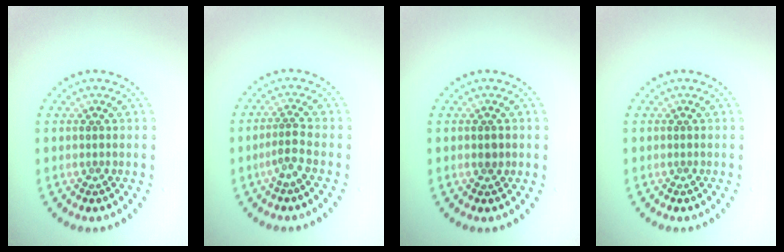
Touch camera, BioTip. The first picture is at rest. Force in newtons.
{"total": 1.6, "press": 1.1, "slide": 1.2}
{"total": 1.1, "press": 1.0, "slide": 0.2}
{"total": 0.0}